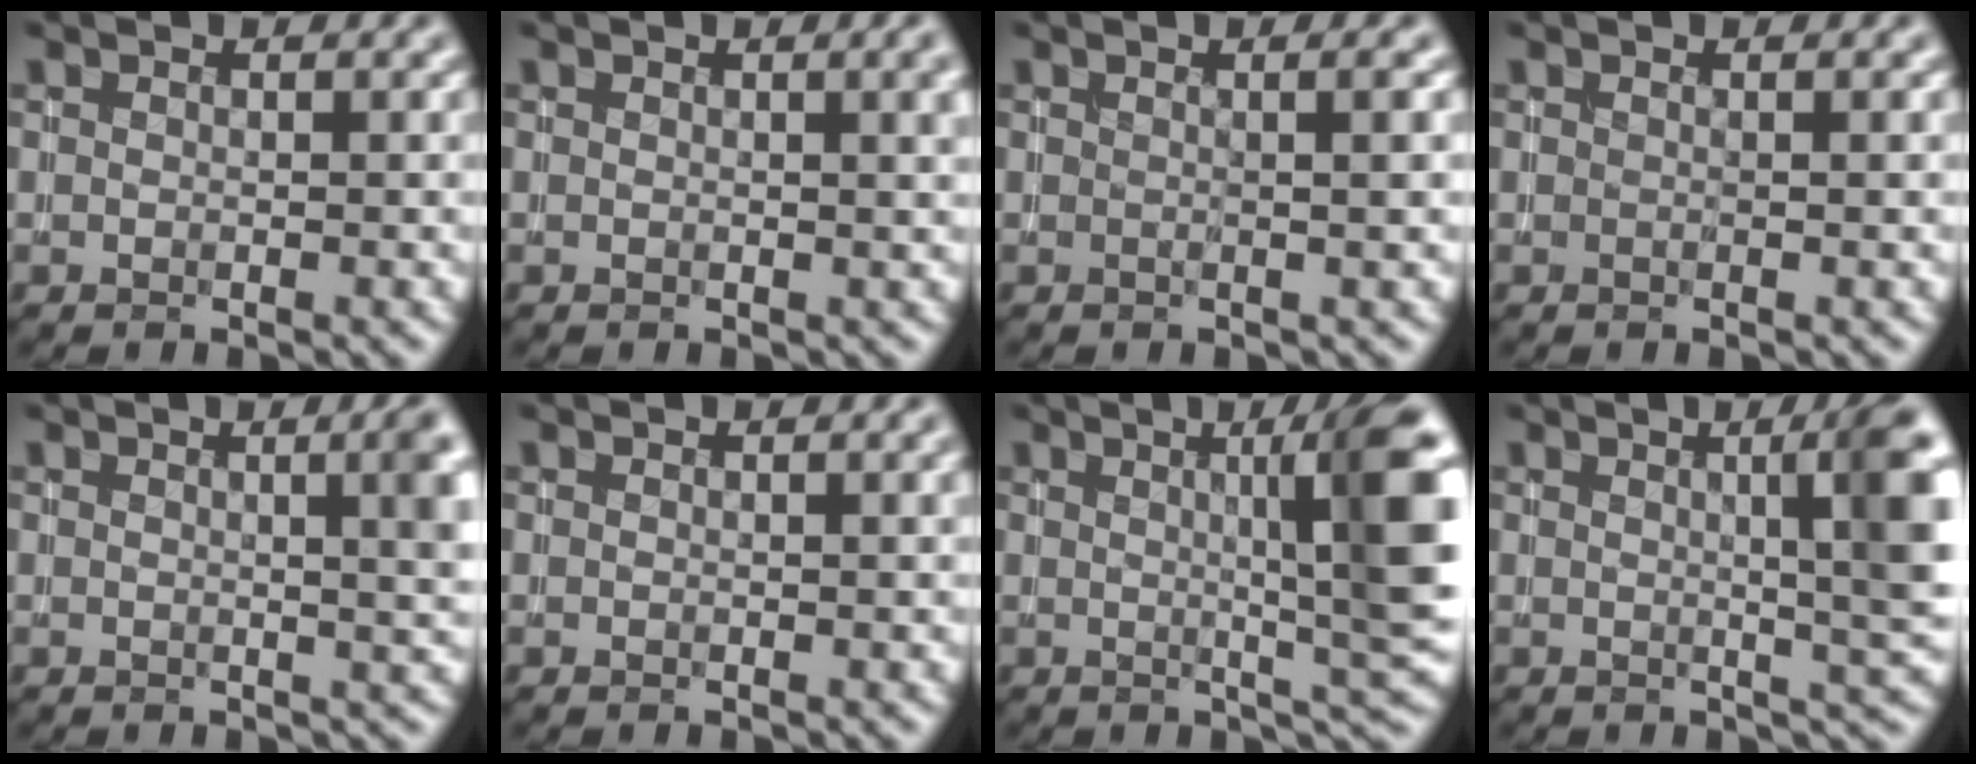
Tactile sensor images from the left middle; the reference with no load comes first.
{"total": 2.3, "force": [0.7, 0.7, 2.1], "torque": [-0.015, 0.007, 0.007]}
{"total": 2.3, "force": [0.4, 0.8, 2.1], "torque": [-0.017, 0.002, -0.007]}
{"total": 0.6, "force": [0.1, 0.1, 0.6], "torque": [-0.006, 0.001, -0.001]}
{"total": 5.4, "force": [1.1, 2.0, 4.9], "torque": [-0.025, 0.017, 0.006]}
{"total": 1.0, "force": [0.3, 0.2, 0.9], "torque": [-0.011, 0.004, 0.004]}
{"total": 9.8, "force": [1.8, 1.4, 9.5], "torque": [-0.115, 0.007, 0.026]}
{"total": 7.9, "force": [1.4, 1.6, 7.6], "torque": [-0.077, 0.010, 0.020]}